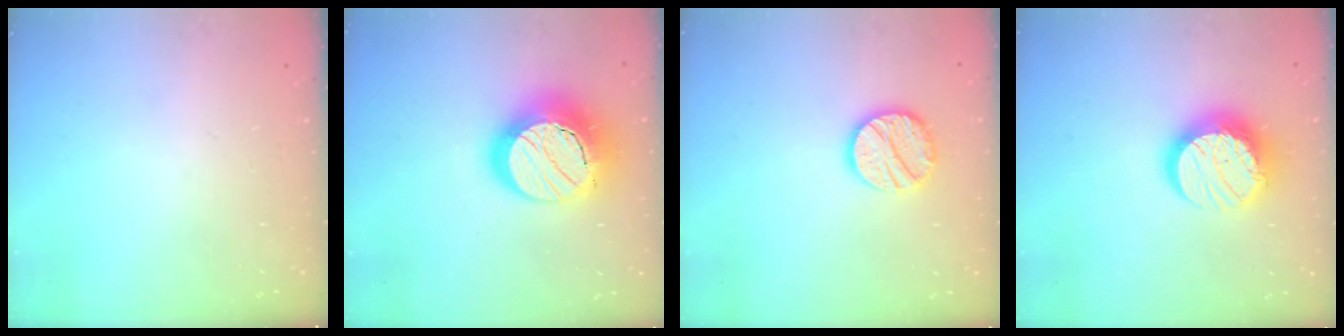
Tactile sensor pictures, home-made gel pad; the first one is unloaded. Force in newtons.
{"total": 21.3, "press": 21.2, "slide": 1.6}
{"total": 13.1, "press": 13.1, "slide": 1.2}
{"total": 13.4, "press": 13.4, "slide": 0.9}